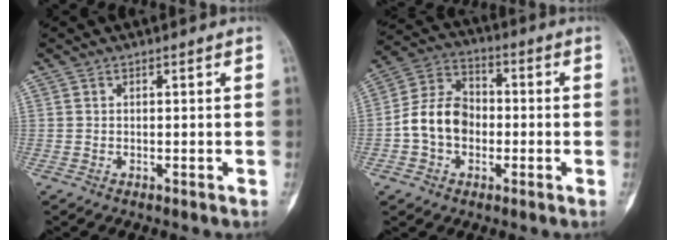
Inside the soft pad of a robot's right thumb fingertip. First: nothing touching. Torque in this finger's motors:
{"motor_torque": [1.35, 1.41, 0.53, -0.62, 0.06]}